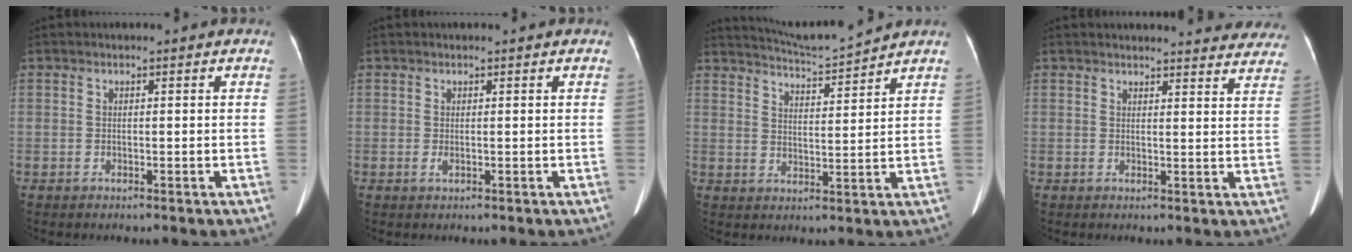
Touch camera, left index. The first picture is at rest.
{"total": 0.6, "force": [-0.3, 0.2, 0.5], "torque": [-0.018, -0.008, 0.000]}
{"total": 7.4, "force": [7.1, -1.6, 0.7], "torque": [-0.030, -0.003, 0.126]}
{"total": 17.9, "force": [17.2, 3.2, 3.8], "torque": [-0.023, -0.047, 0.176]}